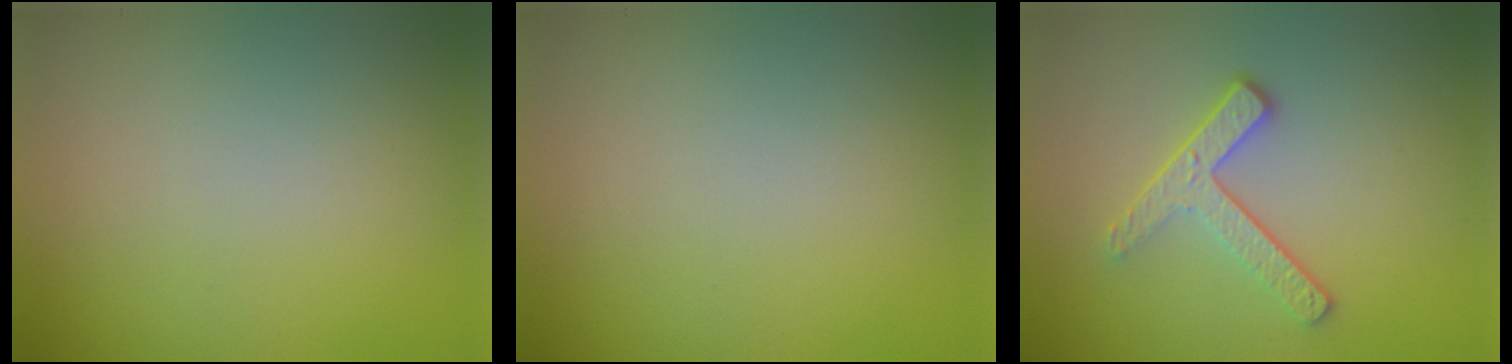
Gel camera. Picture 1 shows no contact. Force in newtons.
{"total": 0.0}
{"total": 2.9, "press": 2.3, "slide": 1.7}